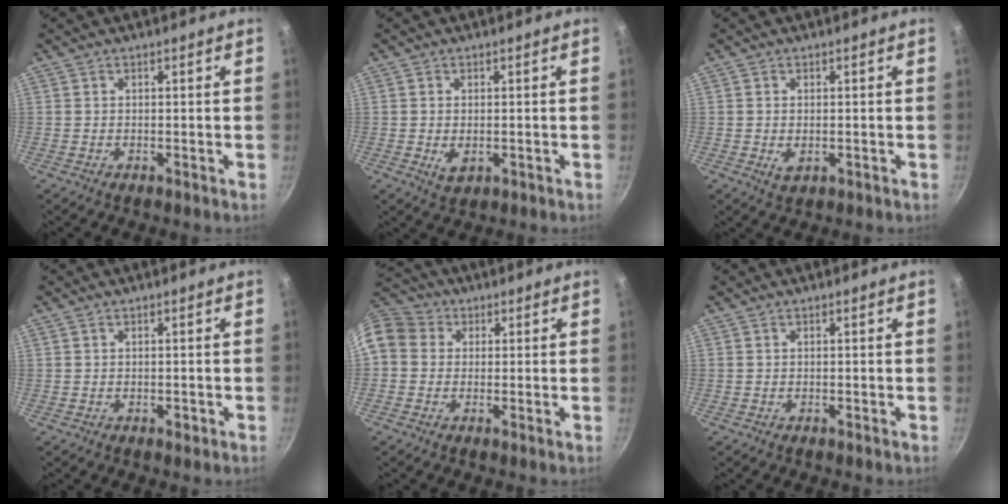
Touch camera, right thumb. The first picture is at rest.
{"total": 3.0, "force": [-0.5, 1.9, 2.3], "torque": [-0.039, -0.007, -0.005]}
{"total": 2.3, "force": [-0.3, 1.4, 1.8], "torque": [-0.031, -0.005, -0.004]}
{"total": 1.1, "force": [-0.2, 0.7, 0.8], "torque": [-0.008, 0.002, -0.004]}
{"total": 13.0, "force": [2.1, 11.2, 6.4], "torque": [-0.138, 0.041, 0.022]}
{"total": 0.0}